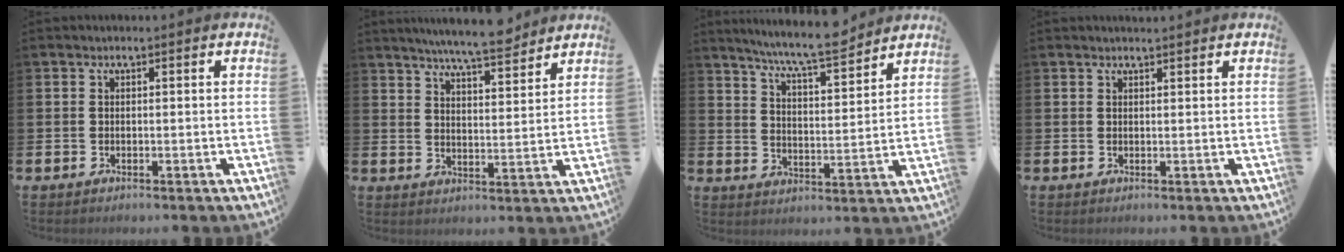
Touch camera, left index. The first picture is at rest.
{"total": 7.1, "force": [6.8, 0.4, 2.1], "torque": [-0.050, -0.034, 0.120]}
{"total": 8.4, "force": [7.8, 0.2, 3.0], "torque": [-0.079, -0.047, 0.137]}
{"total": 1.2, "force": [1.2, 0.1, 0.1], "torque": [0.005, -0.003, 0.020]}